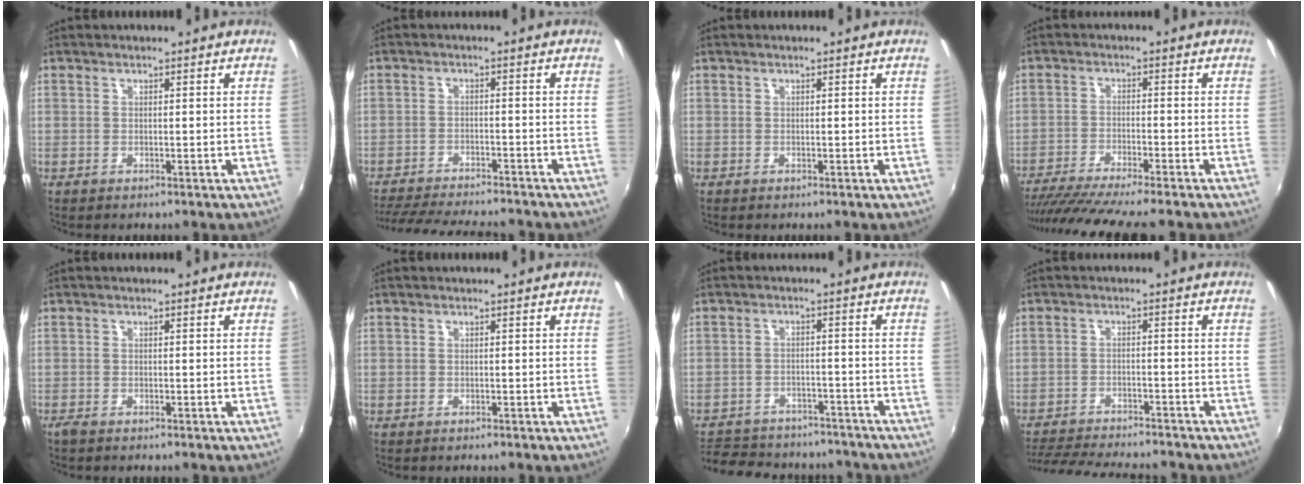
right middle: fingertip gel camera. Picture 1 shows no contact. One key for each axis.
{"total": 14.6, "fx": -13.1, "fy": 2.3, "fz": 6.1, "tx": -0.133, "ty": -0.020, "tz": -0.199}
{"total": 0.0}
{"total": 11.8, "fx": -10.3, "fy": -0.8, "fz": 5.6, "tx": -0.118, "ty": -0.030, "tz": -0.169}
{"total": 0.9, "fx": -0.8, "fy": 0.1, "fz": 0.4, "tx": -0.009, "ty": -0.005, "tz": -0.017}
{"total": 0.0}
{"total": 19.9, "fx": -16.7, "fy": 7.8, "fz": 7.3, "tx": -0.165, "ty": 0.015, "tz": -0.221}
{"total": 14.5, "fx": -13.1, "fy": 2.4, "fz": 5.8, "tx": -0.129, "ty": -0.019, "tz": -0.197}